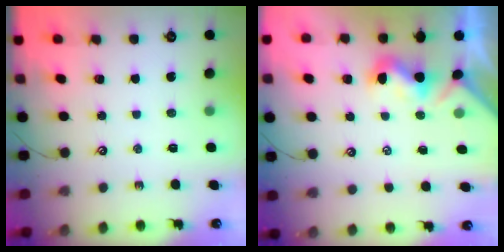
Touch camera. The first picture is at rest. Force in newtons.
{"total": 1.4, "press": 1.2, "slide": 0.5}